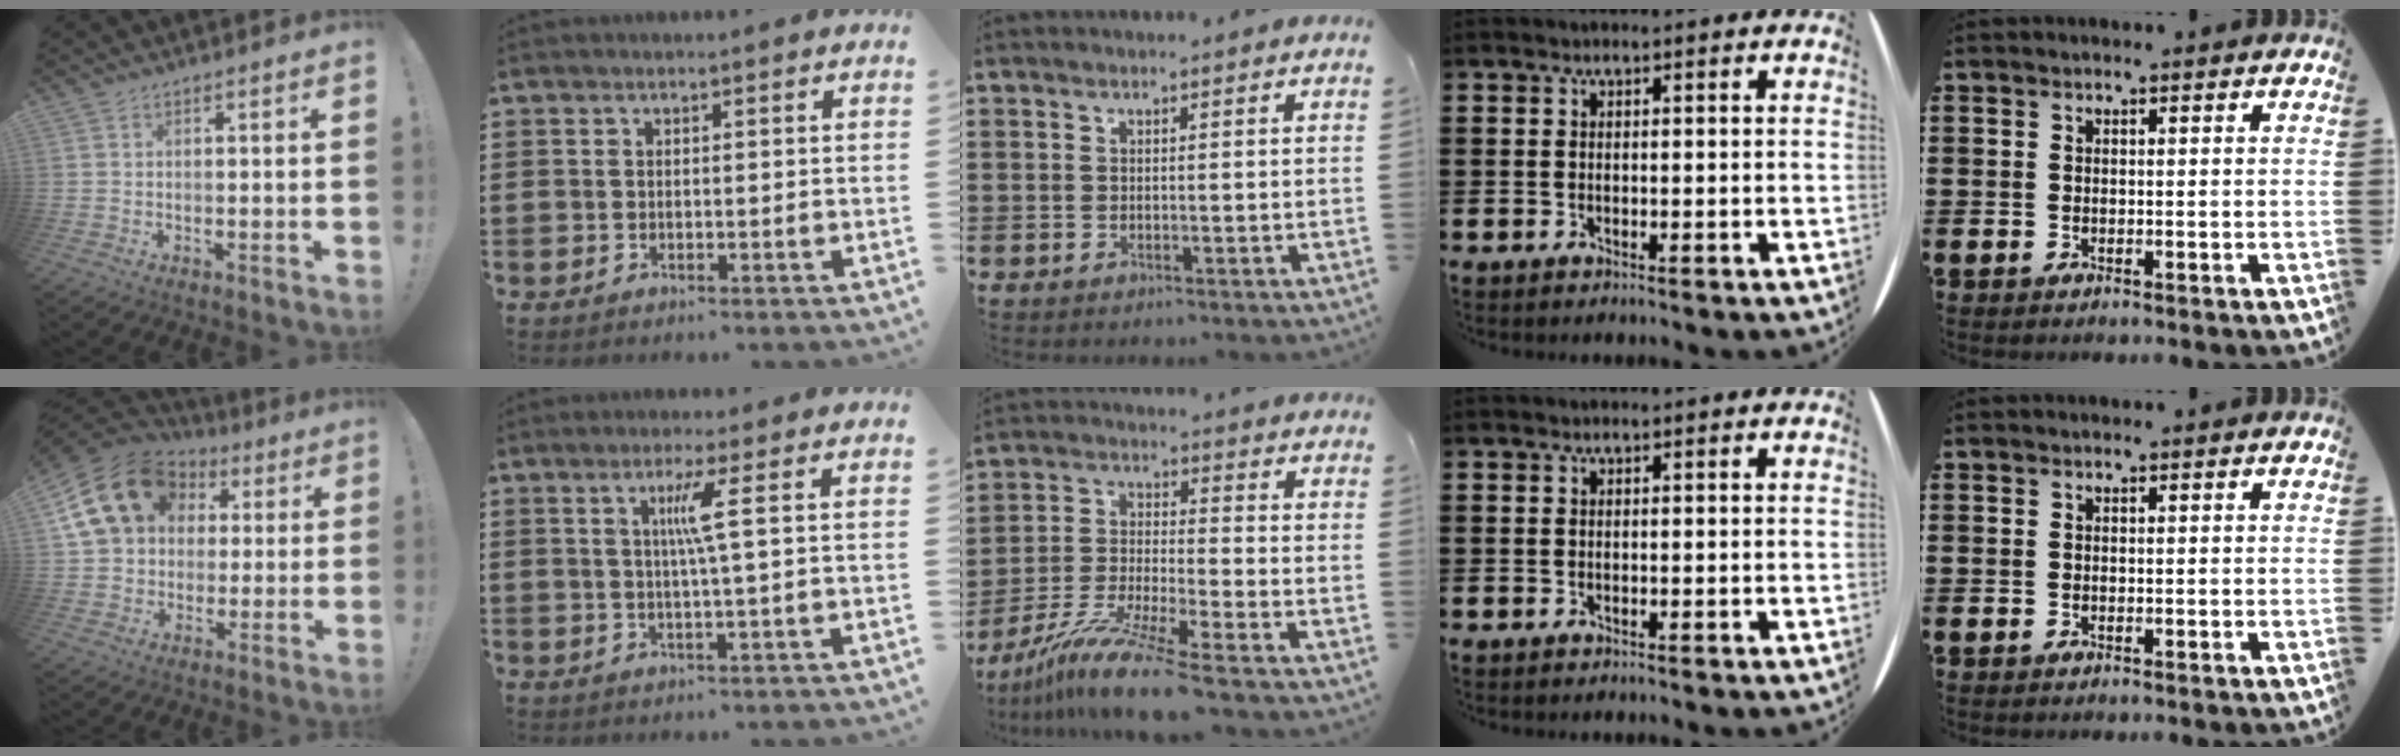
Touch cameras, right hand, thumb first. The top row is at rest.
{"thumb": {"total": 18.4, "force": [6.4, 14.2, 9.7], "torque": [-0.166, -0.014, 0.131]}, "index": {"total": 4.4, "force": [0.8, -0.8, 4.2], "torque": [-0.082, -0.005, 0.008]}, "middle": {"total": 10.3, "force": [-8.6, -0.3, 5.7], "torque": [-0.114, -0.006, -0.170]}}